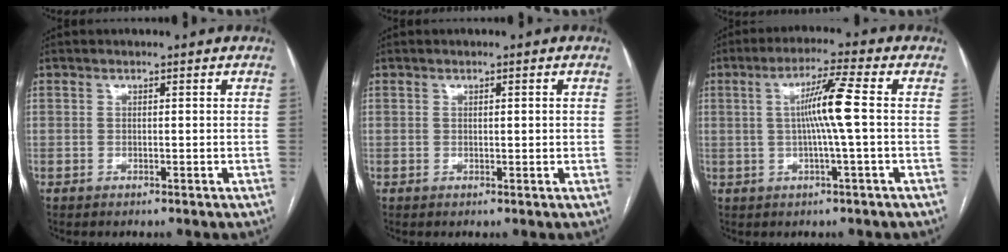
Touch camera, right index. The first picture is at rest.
{"total": 1.1, "force": [0.2, 0.2, 1.1], "torque": [-0.018, 0.002, 0.002]}
{"total": 7.2, "force": [0.3, -1.0, 7.2], "torque": [-0.129, 0.007, 0.005]}